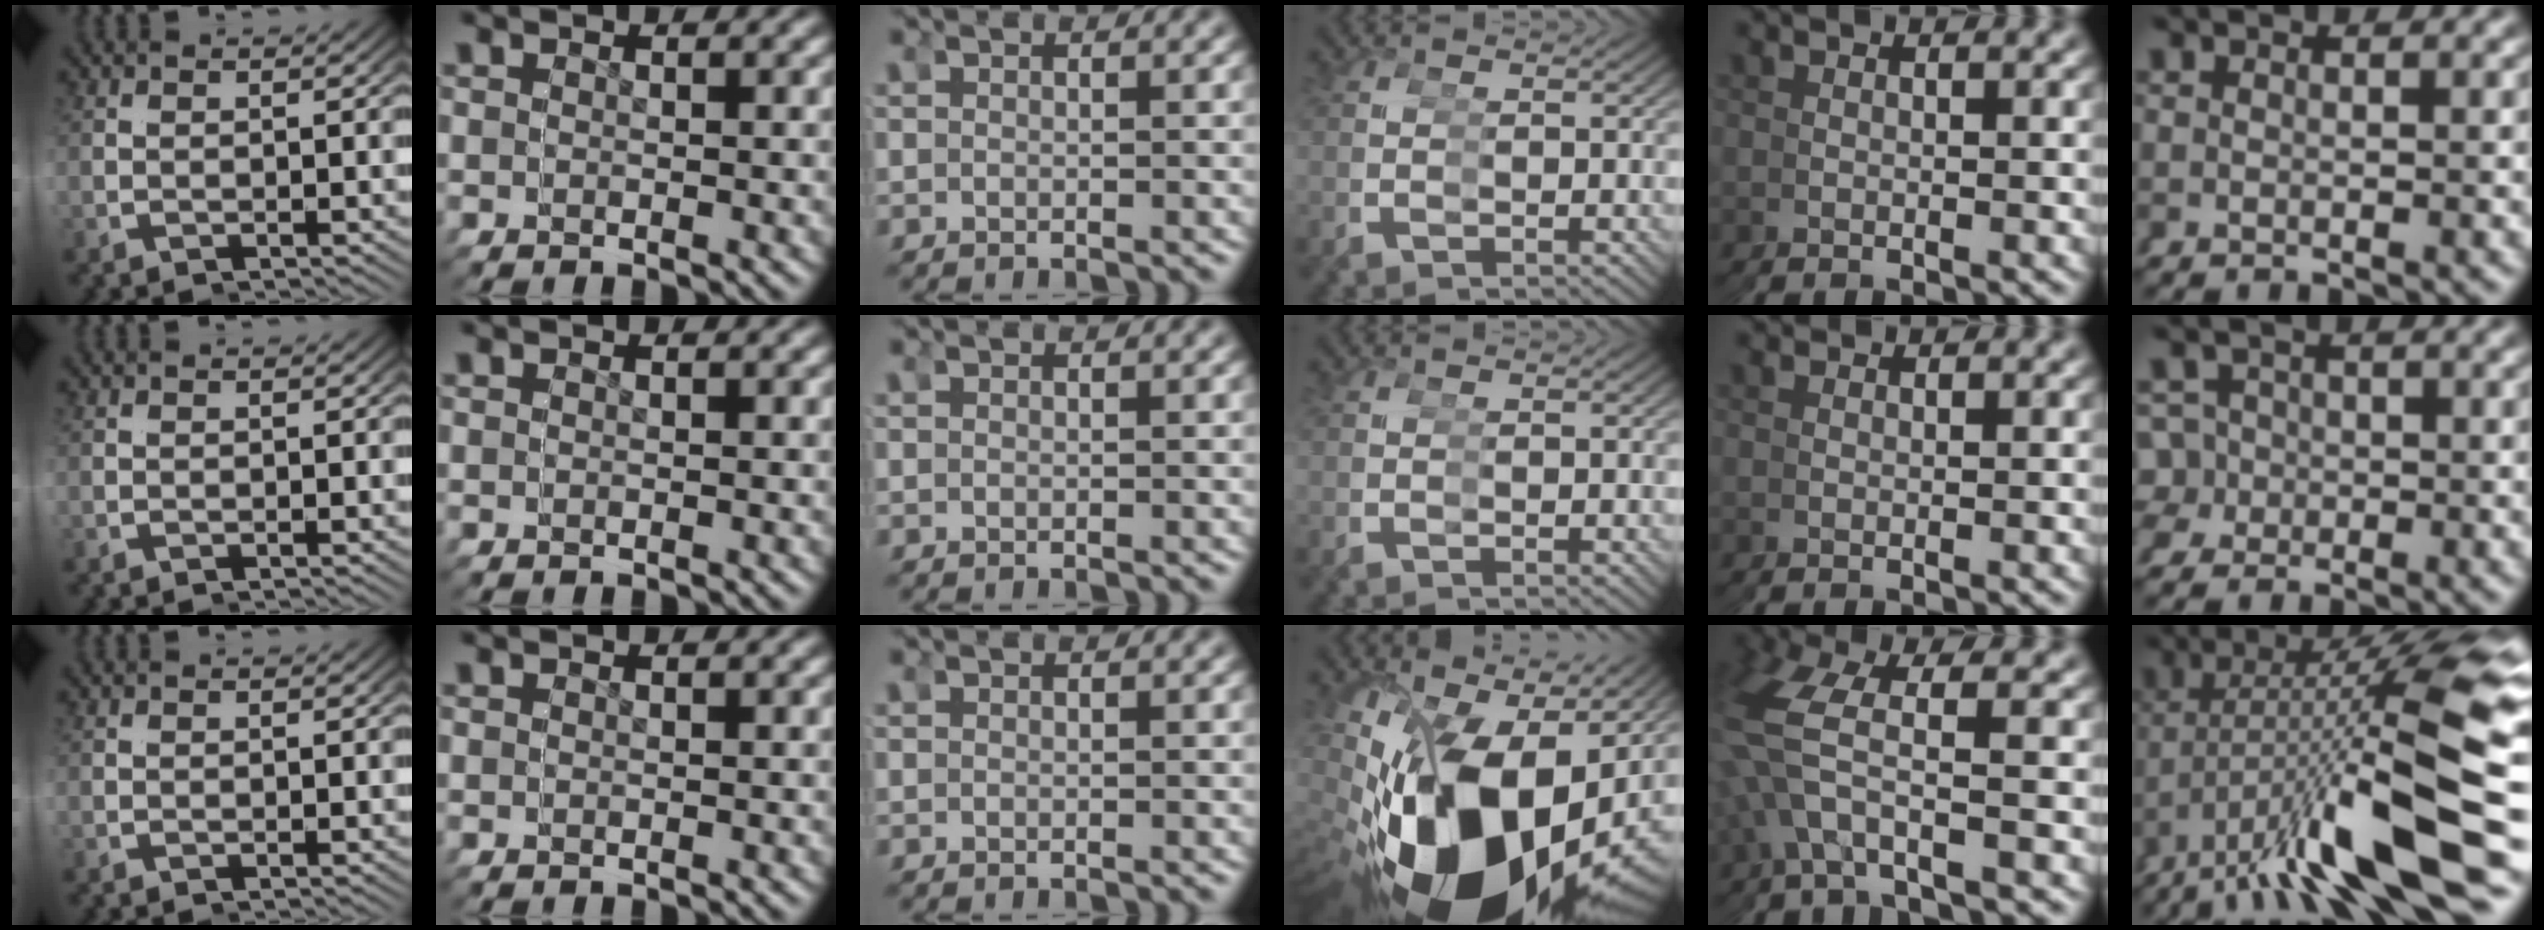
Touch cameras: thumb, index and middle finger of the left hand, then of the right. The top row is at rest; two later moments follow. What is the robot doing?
{"motion": "grasp_and_lifting", "object": "scissors"}